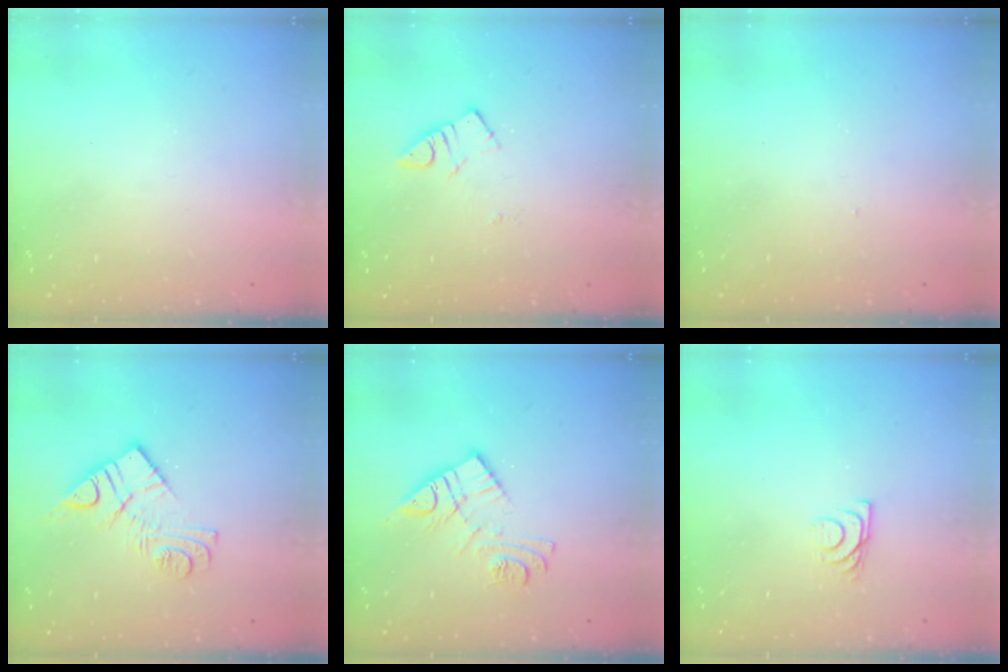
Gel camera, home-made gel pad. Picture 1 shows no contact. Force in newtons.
{"total": 2.8, "press": 2.7, "slide": 0.3}
{"total": 3.1, "press": 3.1, "slide": 0.5}
{"total": 11.5, "press": 11.5, "slide": 0.6}
{"total": 11.7, "press": 11.7, "slide": 0.9}
{"total": 5.4, "press": 5.3, "slide": 0.7}